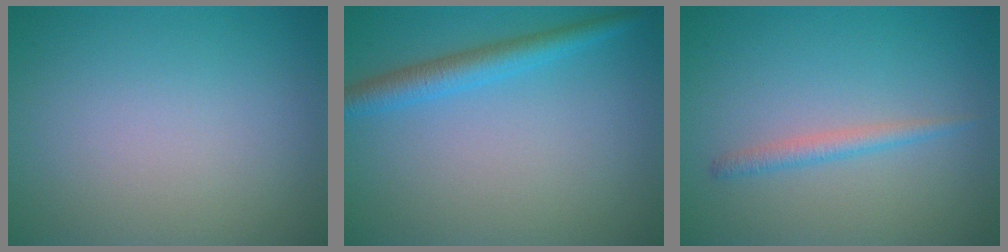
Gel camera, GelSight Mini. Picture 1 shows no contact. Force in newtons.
{"total": 3.0, "press": 3.0, "slide": 0.0}
{"total": 1.5, "press": 1.5, "slide": 0.1}